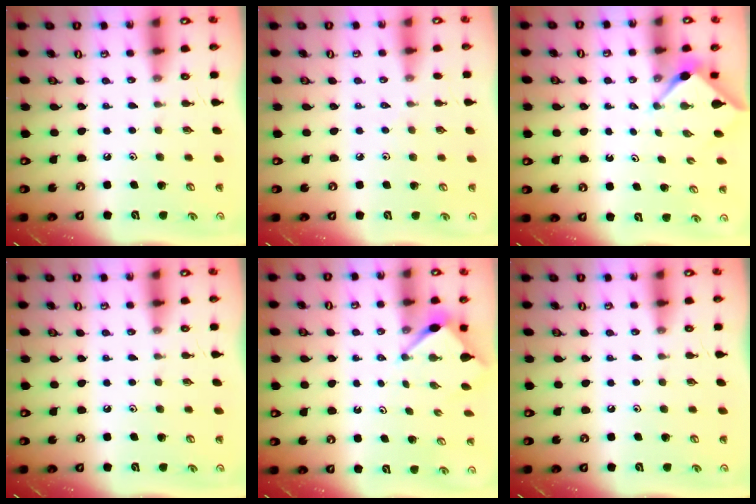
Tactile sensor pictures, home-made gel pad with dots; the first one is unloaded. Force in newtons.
{"total": 1.9, "press": 1.9, "slide": 0.5}
{"total": 2.9, "press": 2.9, "slide": 0.3}
{"total": 0.0}
{"total": 3.4, "press": 3.4, "slide": 0.3}
{"total": 0.0}